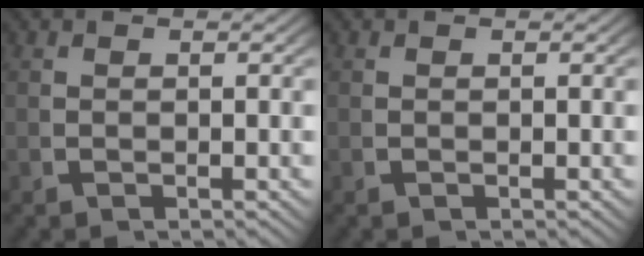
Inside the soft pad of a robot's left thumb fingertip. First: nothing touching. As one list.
[{"total": 0.0}]